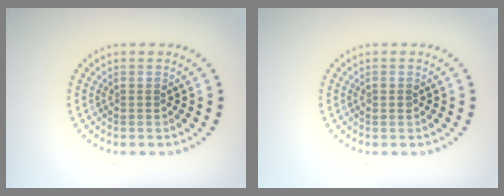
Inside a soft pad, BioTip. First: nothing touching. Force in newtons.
{"total": 0.7, "press": 0.7, "slide": 0.1}